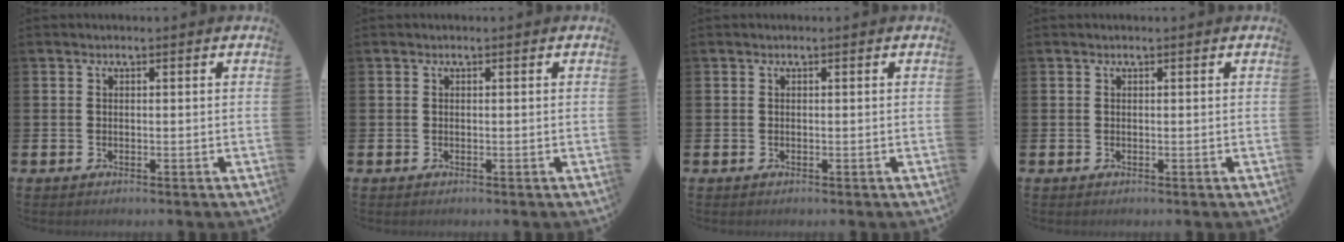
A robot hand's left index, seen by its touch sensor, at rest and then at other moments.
{"total": 0.0}
{"total": 0.0}
{"total": 0.0}